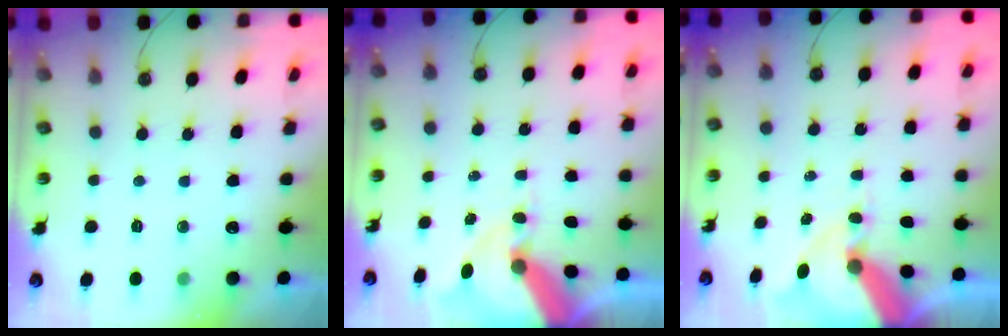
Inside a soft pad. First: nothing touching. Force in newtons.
{"total": 13.1, "press": 13.0, "slide": 1.5}
{"total": 13.1, "press": 13.0, "slide": 1.5}